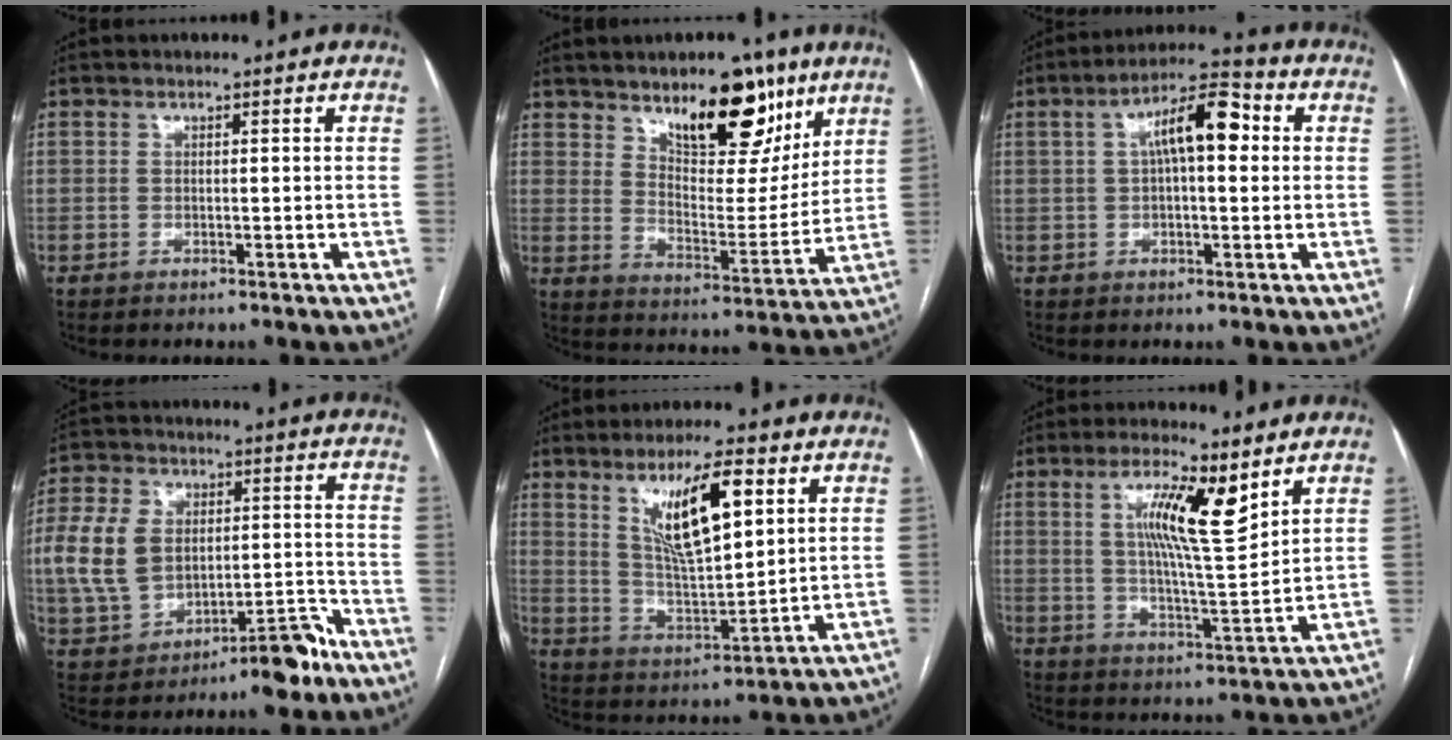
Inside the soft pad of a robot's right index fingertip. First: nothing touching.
{"total": 14.9, "force": [9.6, 5.7, 9.9], "torque": [-0.130, -0.008, 0.155]}
{"total": 9.3, "force": [1.9, 2.8, 8.7], "torque": [-0.150, 0.036, 0.027]}
{"total": 12.9, "force": [-4.3, 7.5, 9.6], "torque": [-0.171, 0.043, -0.059]}
{"total": 12.1, "force": [5.4, 2.4, 10.5], "torque": [-0.191, 0.000, 0.105]}
{"total": 10.5, "force": [5.0, 1.2, 9.2], "torque": [-0.163, -0.002, 0.087]}